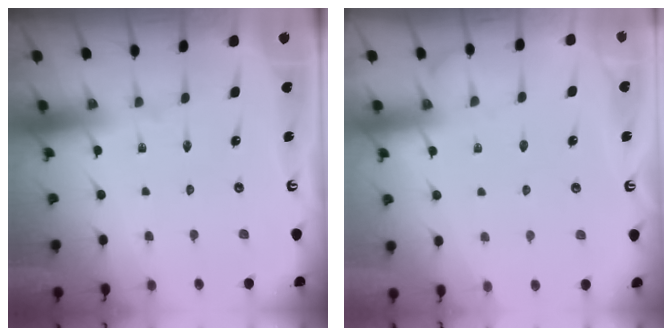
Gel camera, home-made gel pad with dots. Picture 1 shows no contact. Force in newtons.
{"total": 3.8, "press": 3.8, "slide": 0.6}